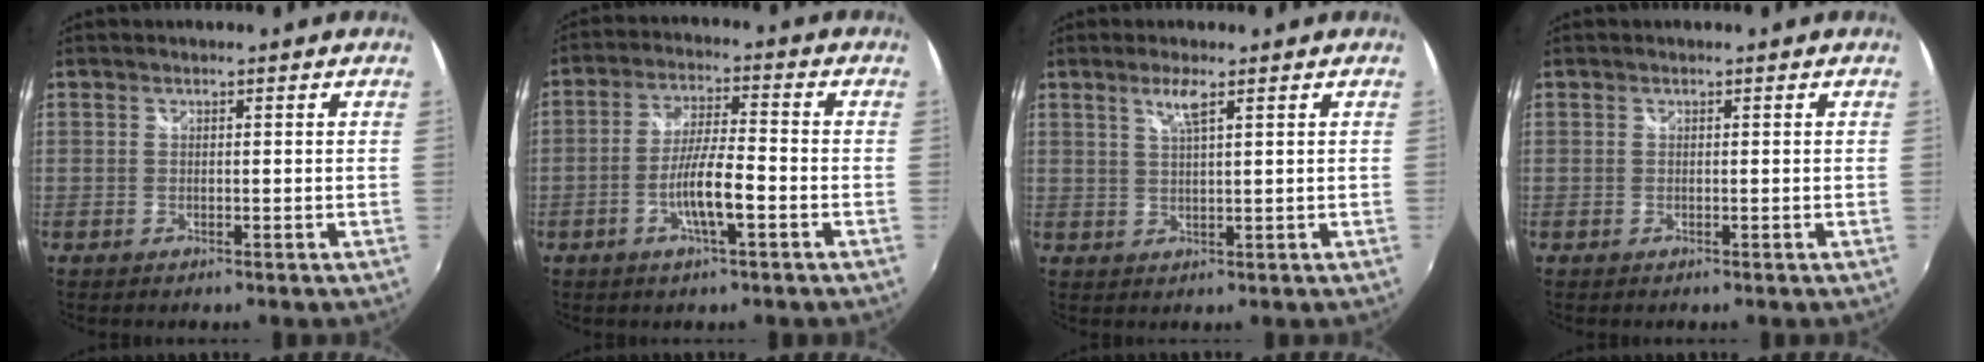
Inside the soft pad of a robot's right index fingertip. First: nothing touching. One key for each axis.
{"total": 7.9, "fx": -3.1, "fy": 1.0, "fz": 7.2, "tx": -0.140, "ty": 0.000, "tz": -0.056}
{"total": 3.2, "fx": 1.8, "fy": 0.1, "fz": 2.6, "tx": -0.050, "ty": 0.000, "tz": 0.036}
{"total": 0.0}